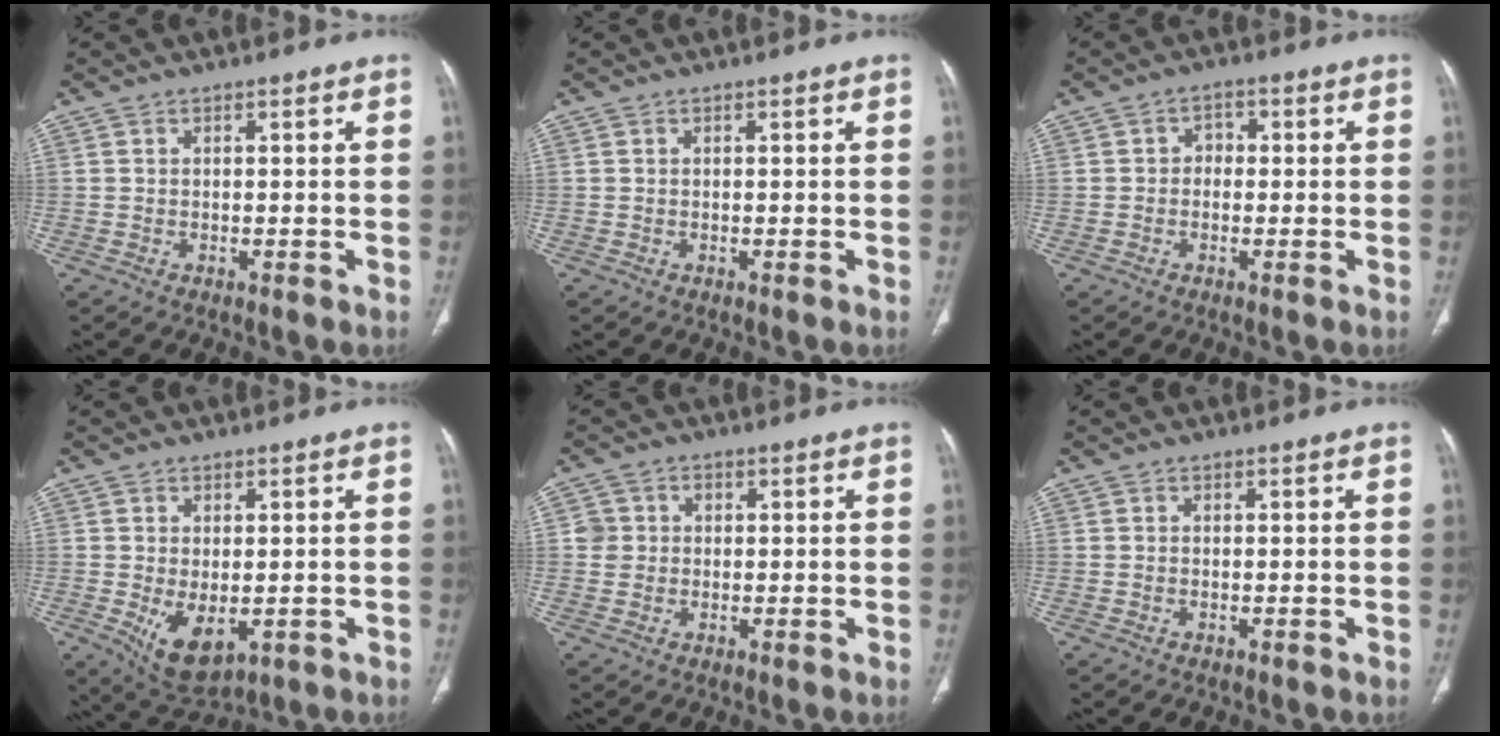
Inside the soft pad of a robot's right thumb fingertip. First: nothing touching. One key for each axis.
{"total": 0.0}
{"total": 2.5, "fx": -0.1, "fy": 2.1, "fz": 1.4, "tx": -0.004, "ty": 0.011, "tz": -0.010}
{"total": 7.7, "fx": -1.6, "fy": 4.4, "fz": 6.2, "tx": -0.098, "ty": -0.013, "tz": -0.007}
{"total": 3.4, "fx": 0.5, "fy": 3.4, "fz": 0.5, "tx": 0.015, "ty": 0.005, "tz": 0.006}
{"total": 0.0}